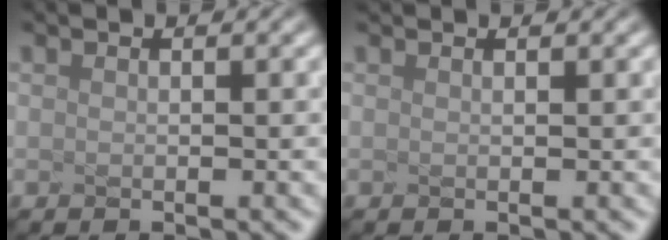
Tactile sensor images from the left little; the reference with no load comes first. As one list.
[{"total": 0.7, "force": [0.5, 0.3, 0.3], "torque": [0.003, 0.009, -0.004]}]